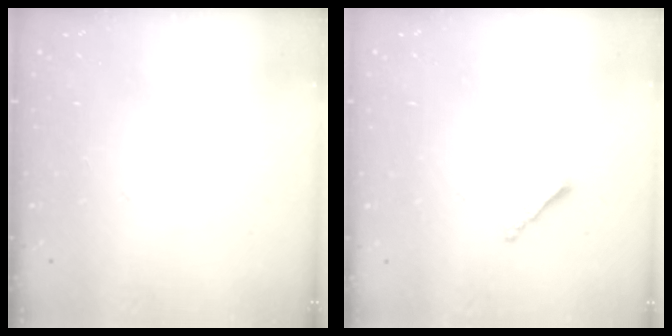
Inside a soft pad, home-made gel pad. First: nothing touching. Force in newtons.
{"total": 1.8, "press": 1.7, "slide": 0.5}